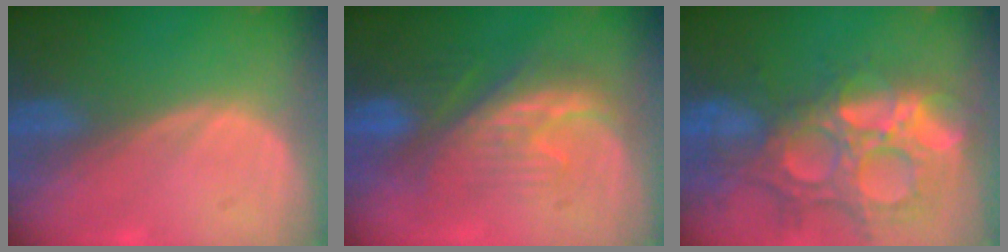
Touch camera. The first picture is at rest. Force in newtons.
{"total": 8.5, "press": 8.3, "slide": 1.9}
{"total": 14.8, "press": 12.1, "slide": 8.4}